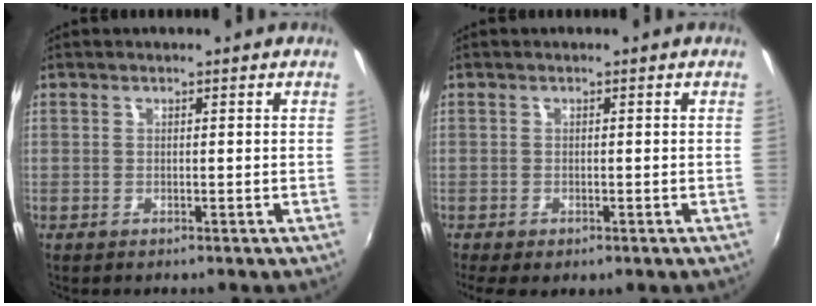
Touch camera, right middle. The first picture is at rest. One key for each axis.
{"total": 4.3, "fx": -2.7, "fy": 1.8, "fz": 2.8, "tx": -0.059, "ty": -0.021, "tz": -0.041}